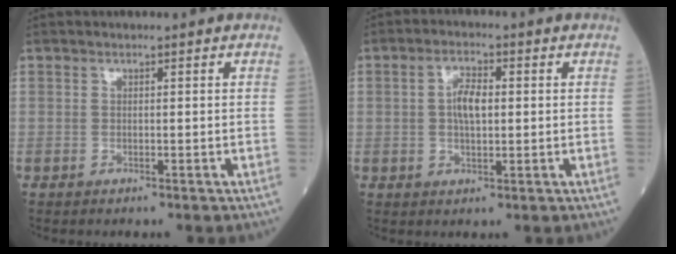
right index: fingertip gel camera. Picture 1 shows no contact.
{"total": 4.4, "force": [0.4, 1.8, 4.0], "torque": [-0.080, 0.007, 0.007]}